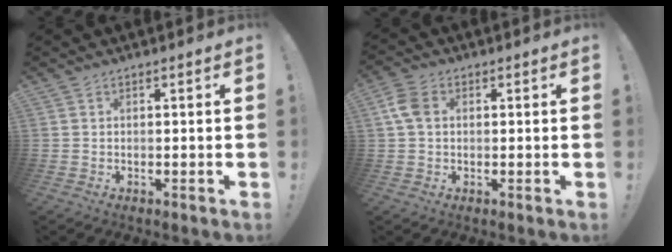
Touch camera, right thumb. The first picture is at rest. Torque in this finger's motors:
{"motor_torque": [-0.21, 0.25, 0.00, 0.00, 0.00]}